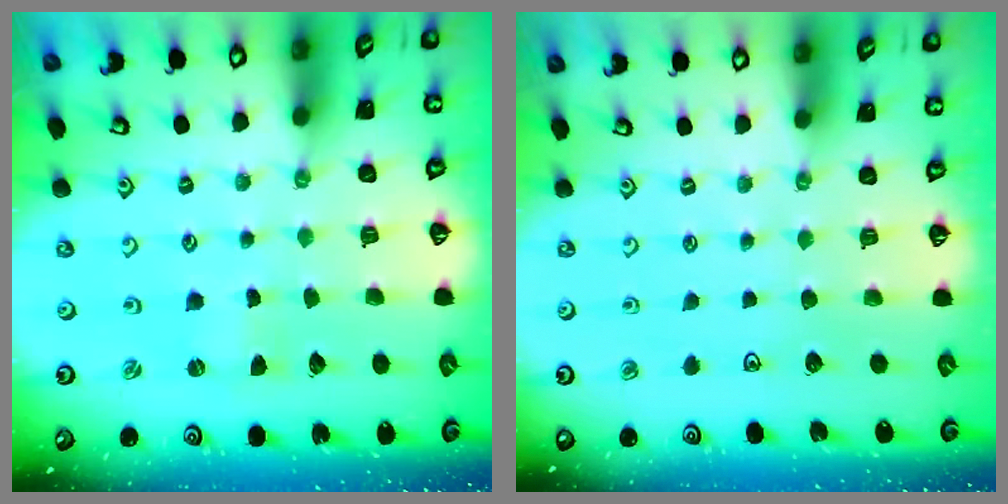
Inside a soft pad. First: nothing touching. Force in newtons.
{"total": 0.0}